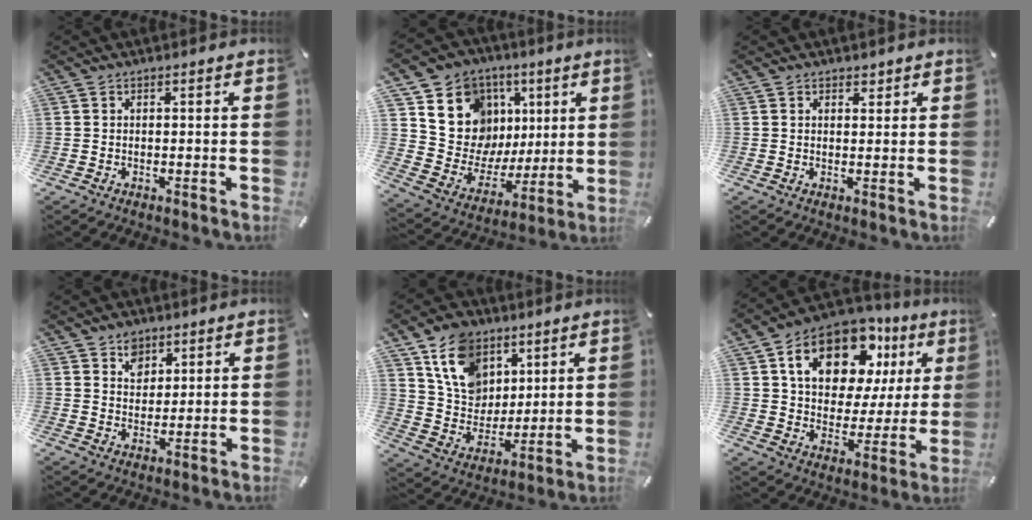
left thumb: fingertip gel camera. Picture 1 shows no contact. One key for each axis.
{"total": 14.2, "fx": 5.2, "fy": 12.6, "fz": 3.7, "tx": -0.052, "ty": -0.050, "tz": 0.110}
{"total": 1.6, "fx": 1.0, "fy": 1.2, "fz": 0.3, "tx": 0.010, "ty": -0.004, "tz": 0.014}
{"total": 5.3, "fx": 3.0, "fy": 4.3, "fz": 0.8, "tx": -0.001, "ty": -0.013, "tz": 0.049}
{"total": 14.0, "fx": 7.1, "fy": 11.1, "fz": 4.8, "tx": -0.086, "ty": -0.033, "tz": 0.142}
{"total": 17.6, "fx": 9.4, "fy": 10.9, "fz": 10.2, "tx": -0.170, "ty": -0.039, "tz": 0.165}